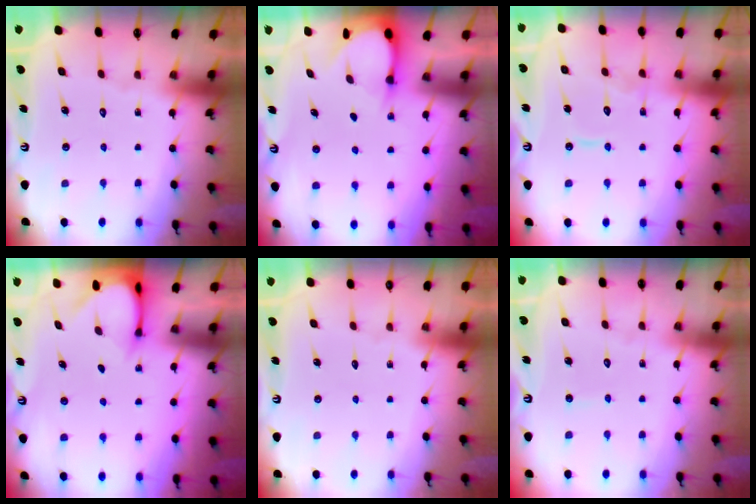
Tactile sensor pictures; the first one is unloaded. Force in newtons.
{"total": 3.1, "press": 3.1, "slide": 0.3}
{"total": 8.8, "press": 8.8, "slide": 0.7}
{"total": 3.2, "press": 3.2, "slide": 0.3}
{"total": 0.0}
{"total": 2.4, "press": 2.4, "slide": 0.3}